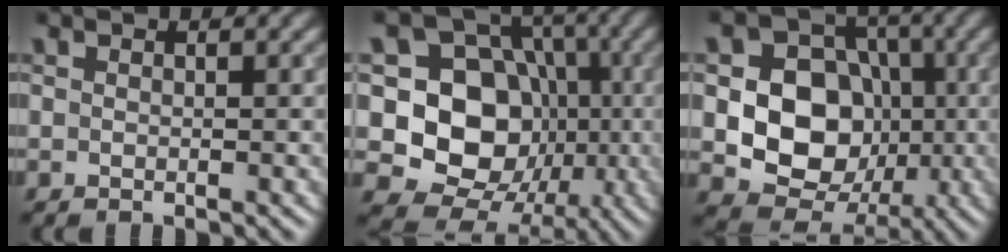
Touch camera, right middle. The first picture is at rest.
{"total": 12.4, "force": [-1.5, 10.5, 6.4], "torque": [-0.097, -0.007, -0.054]}
{"total": 9.6, "force": [-1.0, 7.9, 5.3], "torque": [-0.069, 0.000, -0.035]}